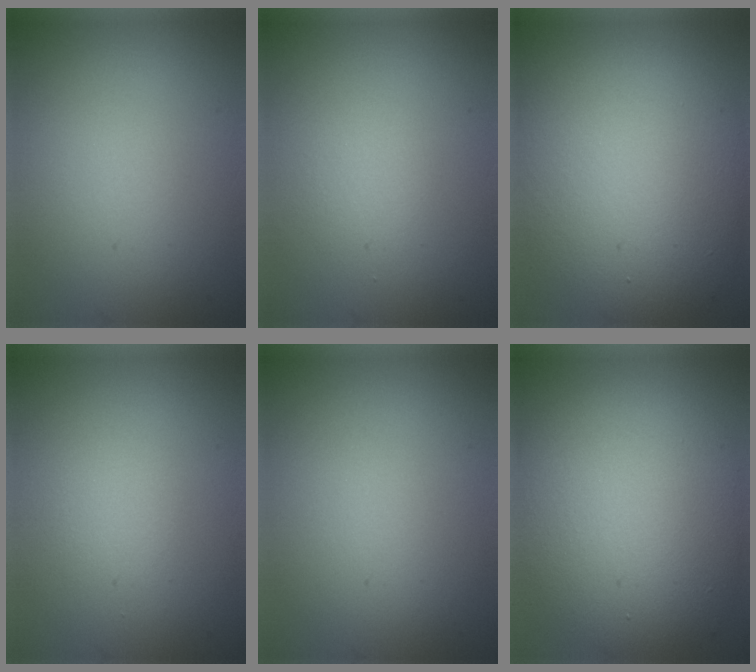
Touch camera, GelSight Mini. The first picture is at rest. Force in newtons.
{"total": 1.2, "press": 1.2, "slide": 0.0}
{"total": 12.5, "press": 12.4, "slide": 1.2}
{"total": 1.2, "press": 1.2, "slide": 0.0}
{"total": 0.0}
{"total": 10.2, "press": 10.2, "slide": 0.9}